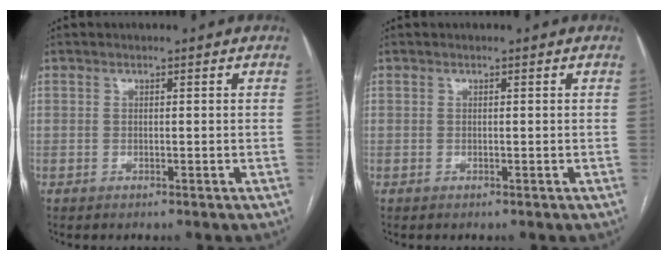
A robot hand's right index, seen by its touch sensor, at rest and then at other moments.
{"total": 0.0}